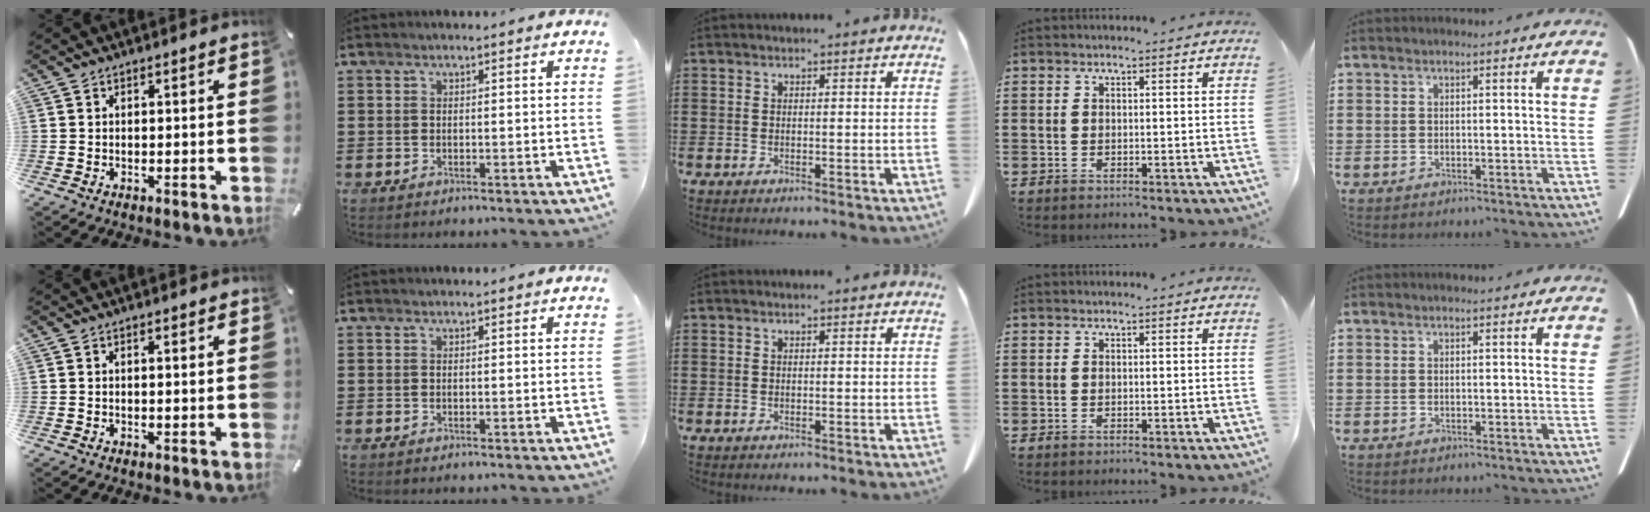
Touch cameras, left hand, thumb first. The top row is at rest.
{"thumb": {"total": 0.6, "force": [0.2, 0.1, 0.6], "torque": [-0.011, 0.001, 0.003]}}